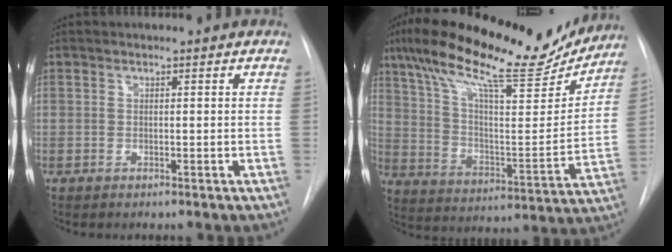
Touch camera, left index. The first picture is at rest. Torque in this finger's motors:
{"motor_torque": [1.05, -1.09, 0.81, 0.21]}